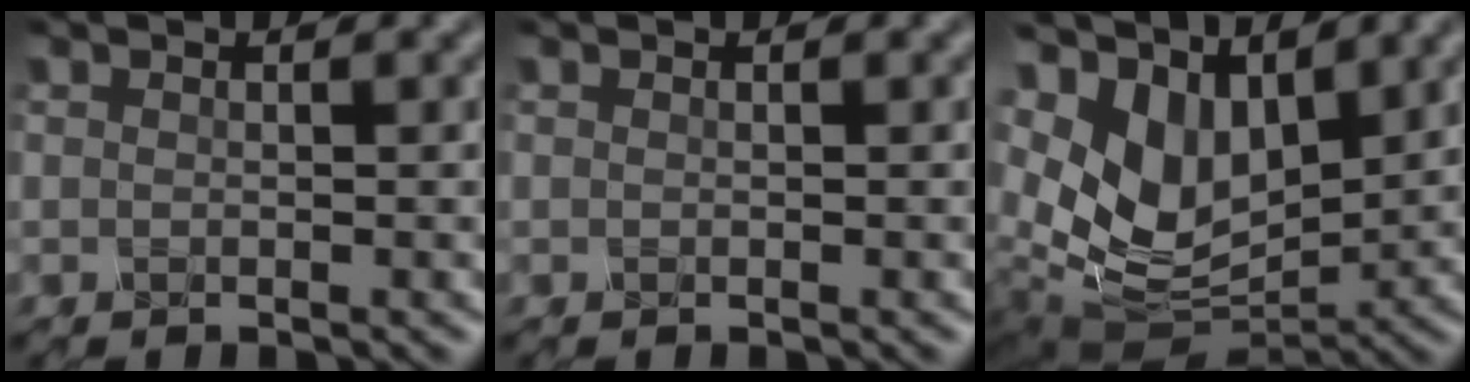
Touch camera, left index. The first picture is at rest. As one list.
[{"total": 0.0}, {"total": 8.7, "force": [4.2, 5.0, 5.8], "torque": [-0.137, -0.004, 0.091]}]